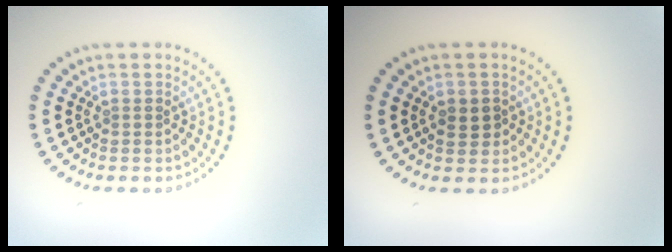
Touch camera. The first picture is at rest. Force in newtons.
{"total": 1.9, "press": 1.9, "slide": 0.3}